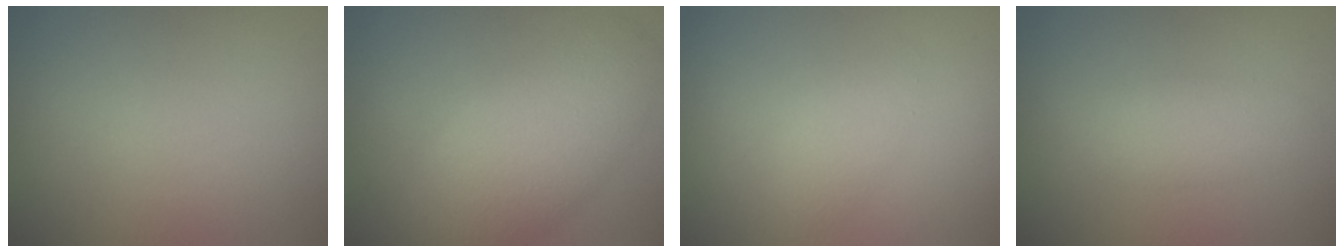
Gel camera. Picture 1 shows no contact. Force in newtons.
{"total": 6.9, "press": 6.9, "slide": 0.6}
{"total": 1.6, "press": 1.6, "slide": 0.1}
{"total": 2.4, "press": 2.4, "slide": 0.0}